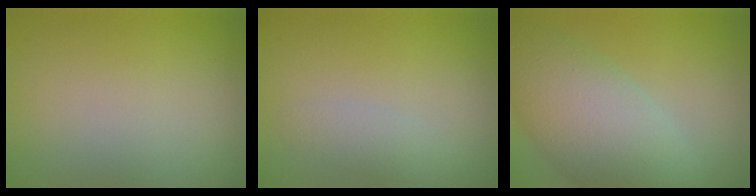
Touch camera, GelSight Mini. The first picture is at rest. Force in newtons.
{"total": 1.4, "press": 1.4, "slide": 0.1}
{"total": 8.2, "press": 8.2, "slide": 0.4}